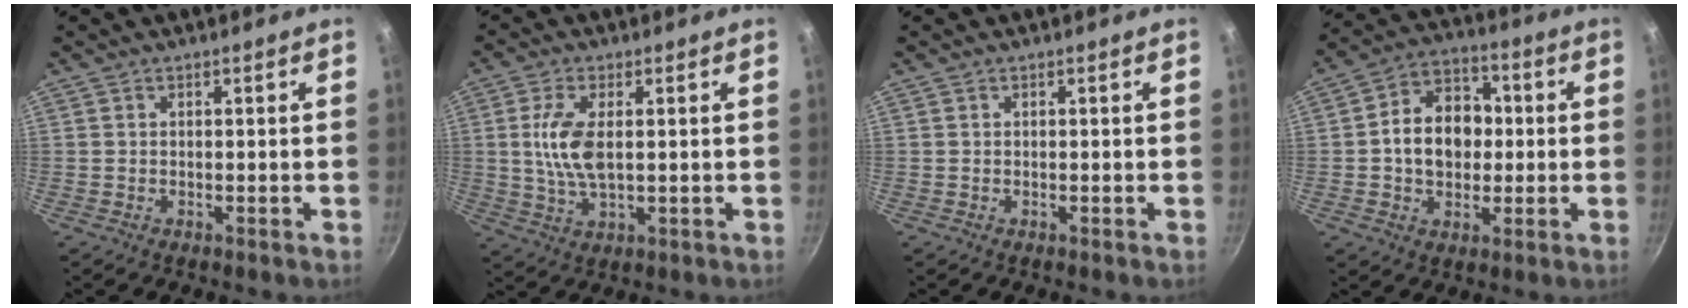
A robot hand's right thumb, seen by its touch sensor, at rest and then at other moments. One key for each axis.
{"total": 8.2, "fx": 0.9, "fy": 3.7, "fz": 7.3, "tx": -0.159, "ty": -0.007, "tz": 0.022}
{"total": 0.0}
{"total": 12.7, "fx": 0.1, "fy": 9.5, "fz": 8.4, "tx": -0.104, "ty": 0.023, "tz": -0.004}